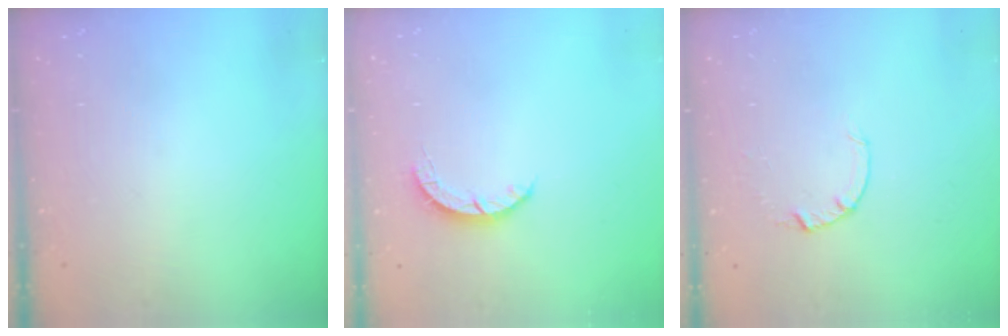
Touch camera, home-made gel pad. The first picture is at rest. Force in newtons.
{"total": 2.7, "press": 2.7, "slide": 0.4}
{"total": 2.6, "press": 2.6, "slide": 0.4}